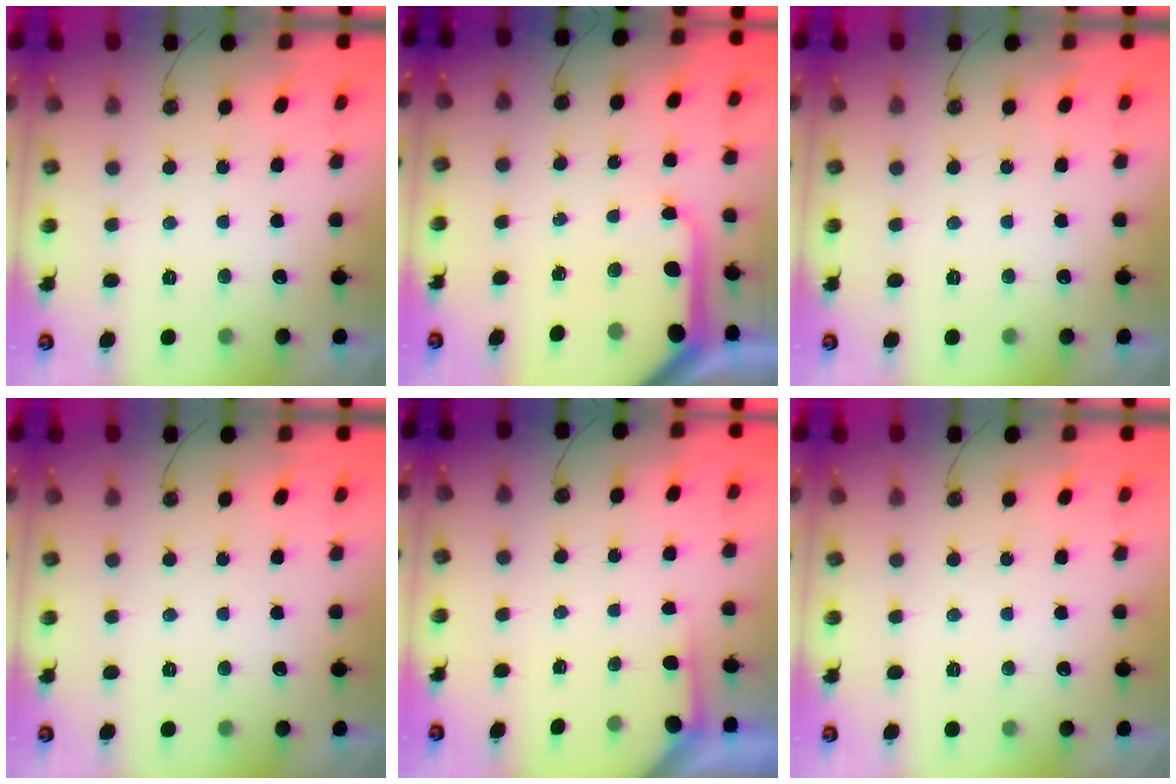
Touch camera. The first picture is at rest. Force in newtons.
{"total": 9.7, "press": 9.7, "slide": 1.1}
{"total": 0.0}
{"total": 0.0}
{"total": 1.7, "press": 1.7, "slide": 0.2}
{"total": 0.0}